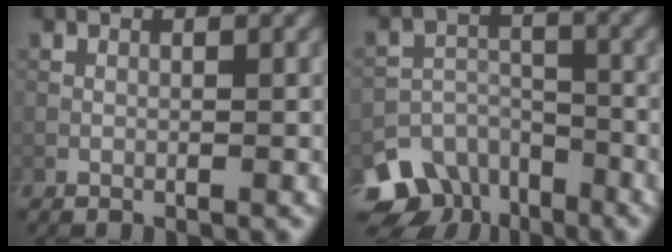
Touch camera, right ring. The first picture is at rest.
{"total": 8.7, "force": [-6.2, 5.8, 2.2], "torque": [-0.028, -0.003, -0.104]}